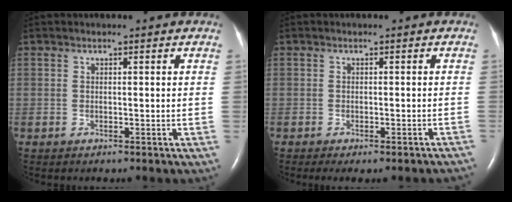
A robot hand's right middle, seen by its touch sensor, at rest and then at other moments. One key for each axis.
{"total": 6.1, "fx": -5.4, "fy": 0.7, "fz": 2.8, "tx": -0.029, "ty": -0.007, "tz": -0.064}